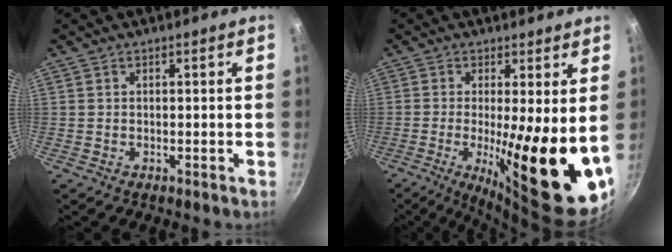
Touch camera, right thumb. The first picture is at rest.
{"total": 18.6, "force": [-1.5, 4.3, 18.0], "torque": [-0.250, -0.032, -0.016]}